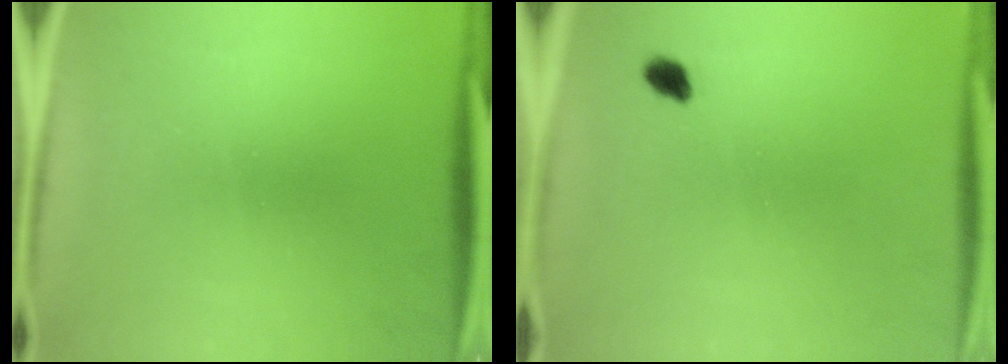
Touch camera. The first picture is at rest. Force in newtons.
{"total": 1.9}